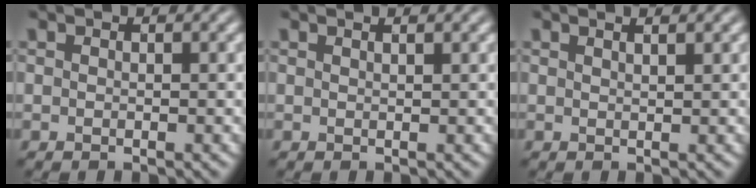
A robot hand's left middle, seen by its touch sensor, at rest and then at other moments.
{"total": 1.1, "force": [0.7, 0.4, 0.7], "torque": [0.000, 0.005, -0.004]}
{"total": 1.8, "force": [1.1, 0.7, 1.2], "torque": [0.003, 0.008, -0.004]}